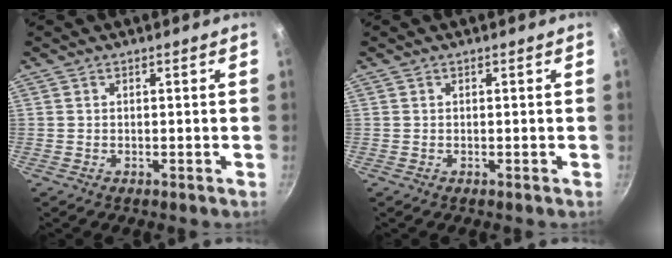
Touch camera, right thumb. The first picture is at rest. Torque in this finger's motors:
{"motor_torque": [0.00, 0.00, -0.01, 0.00, 0.00]}